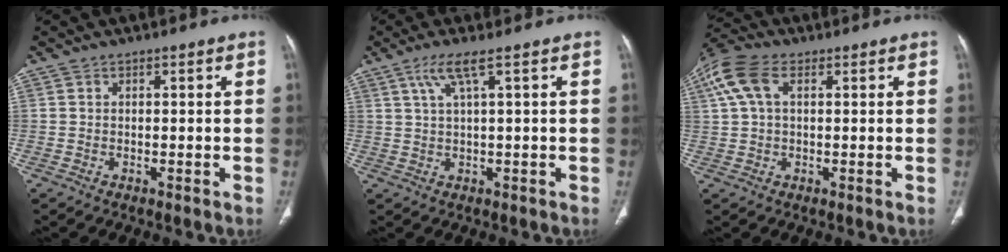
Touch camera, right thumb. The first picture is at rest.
{"total": 4.0, "force": [1.9, 0.0, 3.5], "torque": [-0.085, 0.003, 0.047]}
{"total": 8.6, "force": [2.7, 4.9, 6.4], "torque": [-0.155, 0.029, 0.050]}